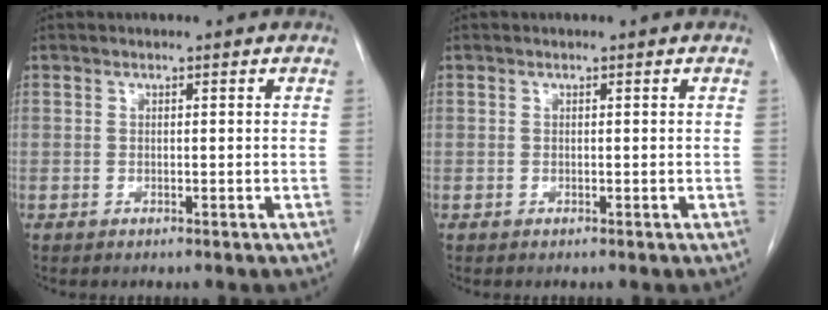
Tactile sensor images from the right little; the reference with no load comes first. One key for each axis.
{"total": 0.0}